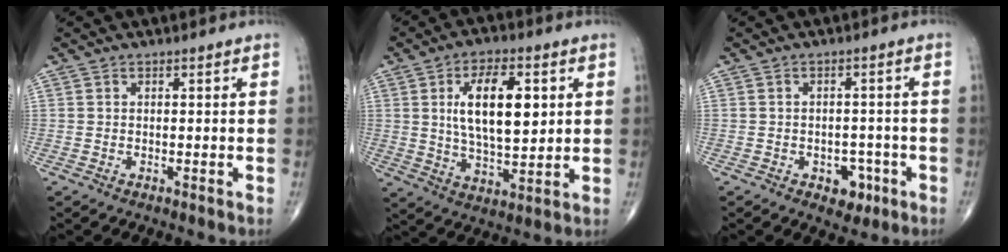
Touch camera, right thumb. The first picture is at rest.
{"total": 14.0, "force": [3.1, 6.5, 12.0], "torque": [-0.190, -0.012, 0.059]}
{"total": 4.6, "force": [-2.1, 3.2, 2.6], "torque": [-0.009, 0.016, -0.024]}